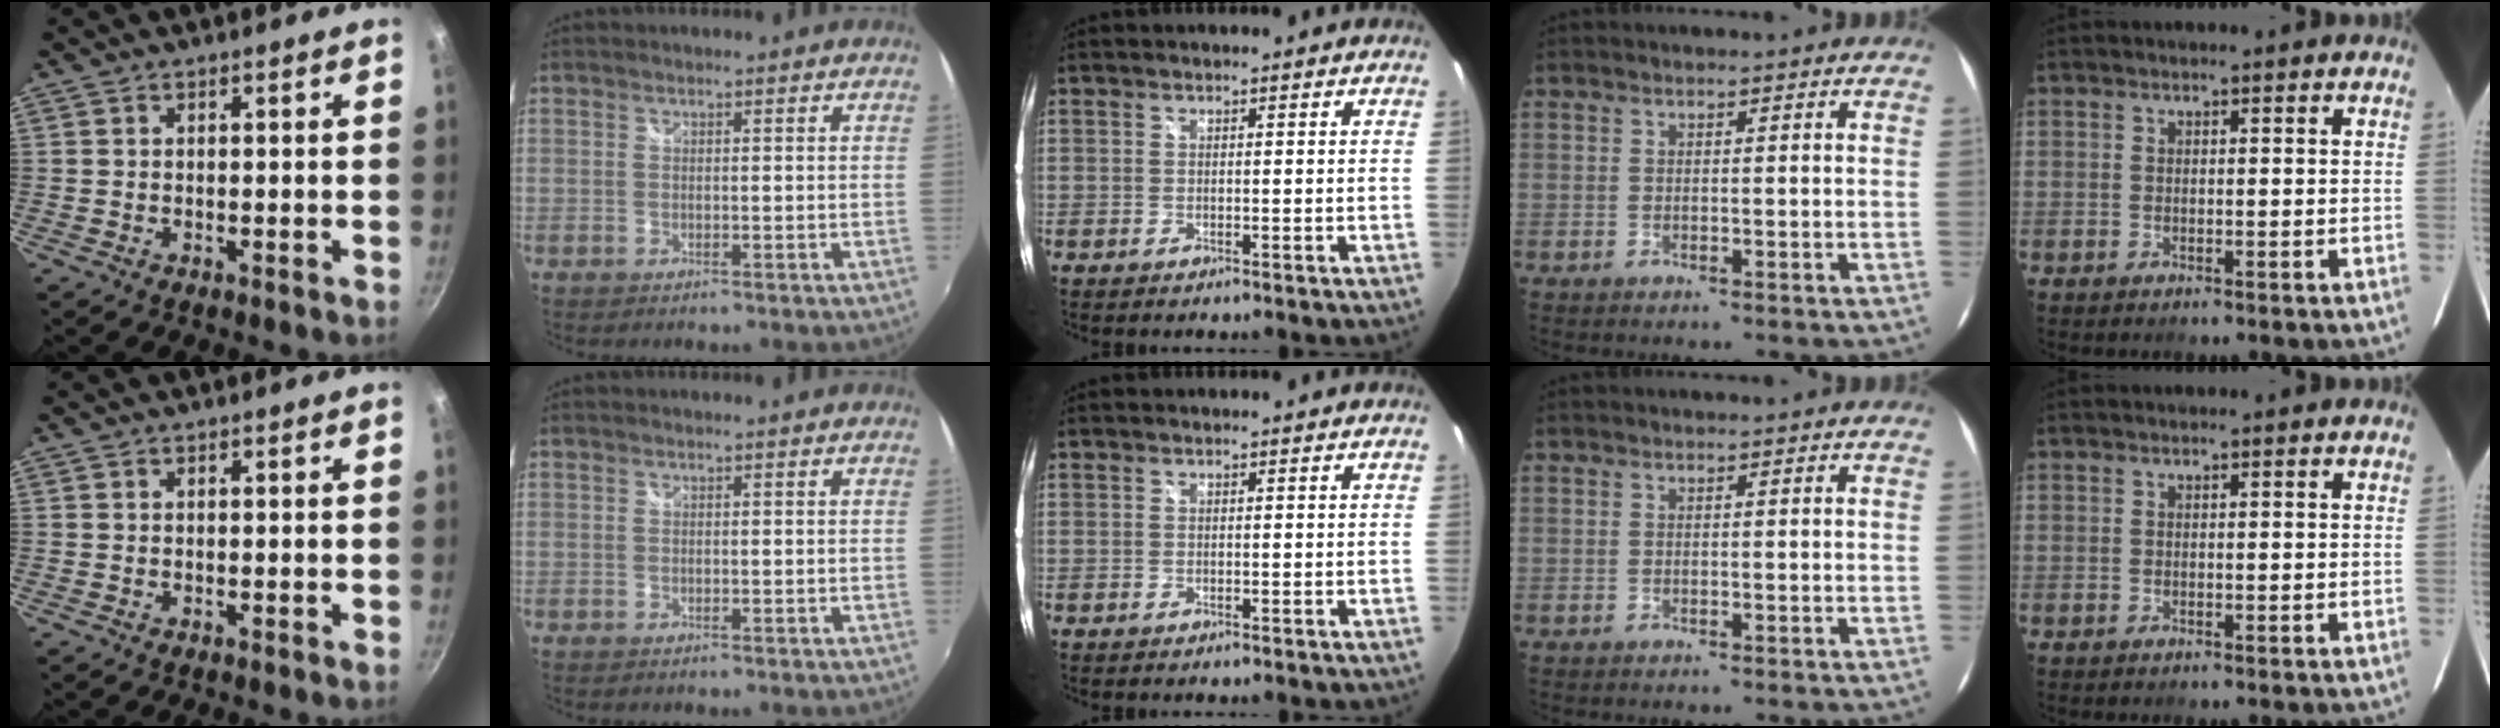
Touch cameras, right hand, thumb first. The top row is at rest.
{}